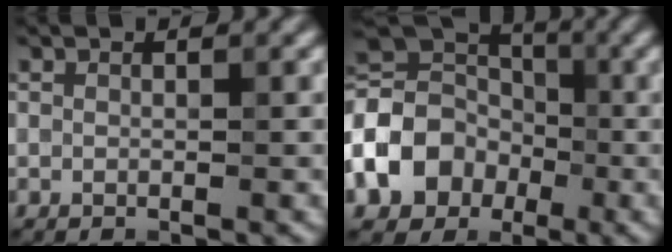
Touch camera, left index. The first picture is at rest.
{"total": 10.9, "force": [-2.9, 8.6, 6.0], "torque": [-0.130, -0.001, -0.061]}